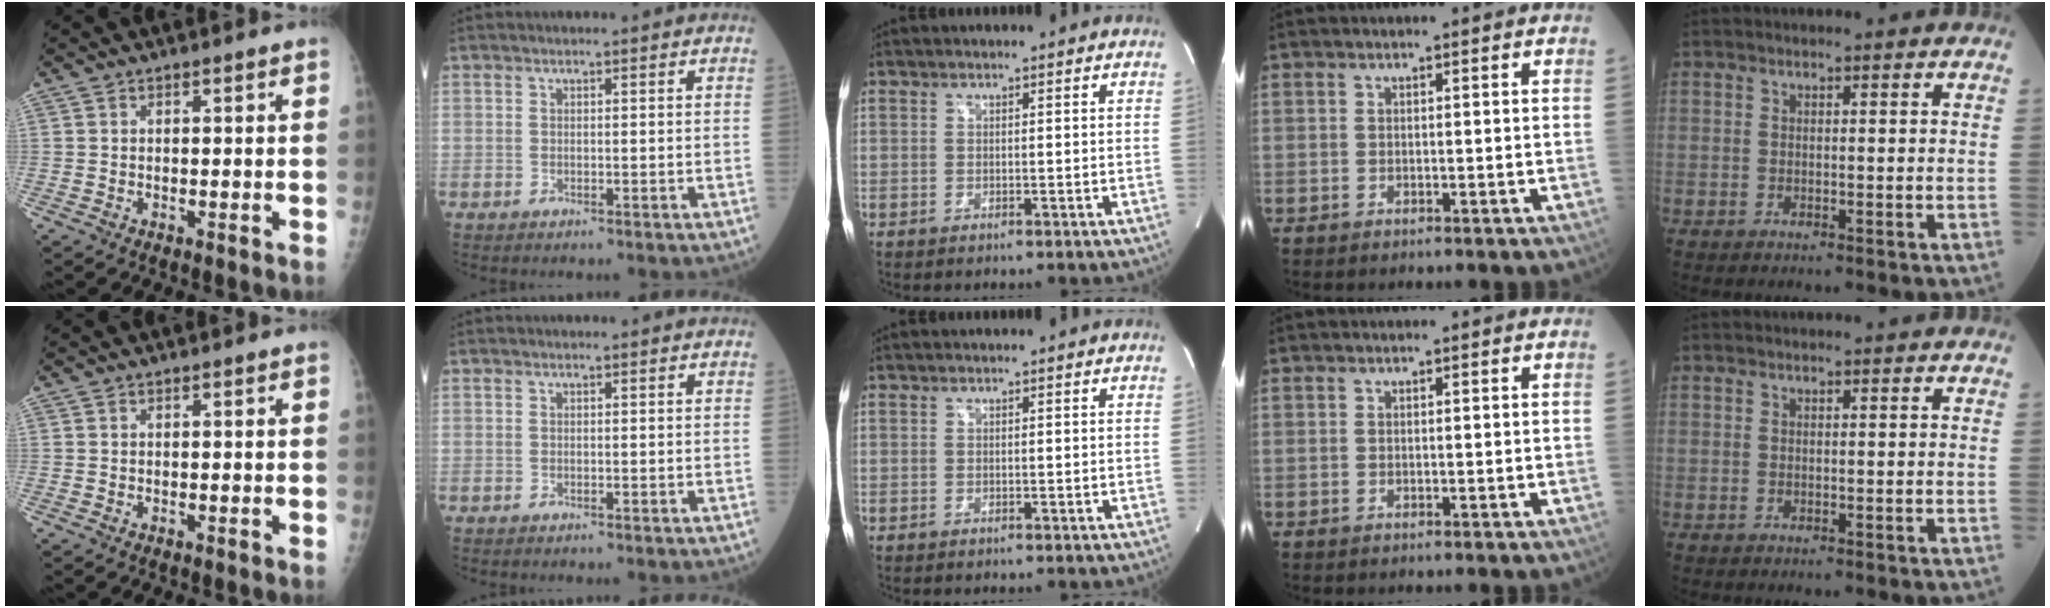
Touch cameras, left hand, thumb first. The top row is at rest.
{}